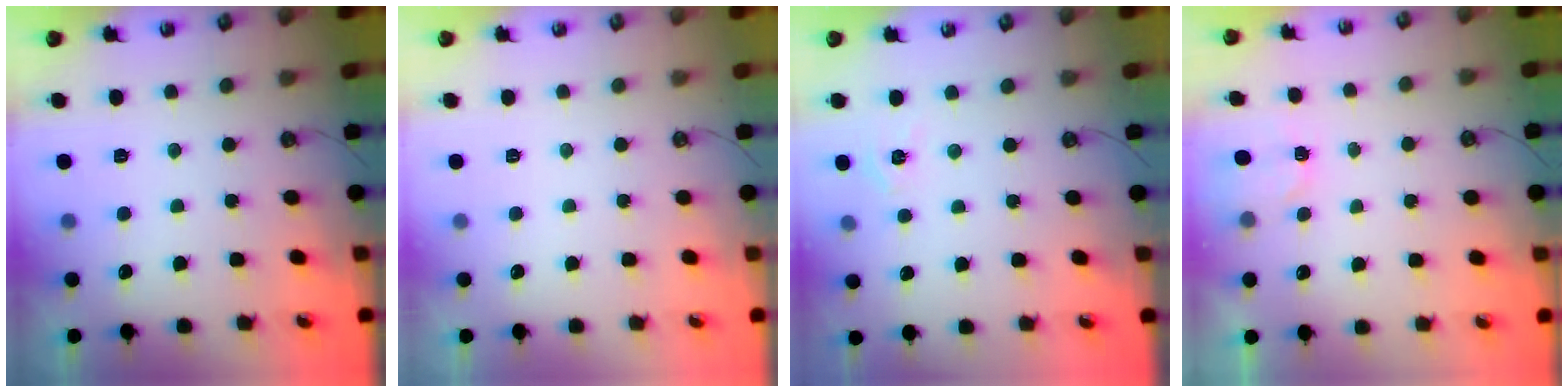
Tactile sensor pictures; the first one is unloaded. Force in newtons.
{"total": 0.0}
{"total": 2.9, "press": 2.9, "slide": 0.4}
{"total": 2.2, "press": 2.2, "slide": 0.4}